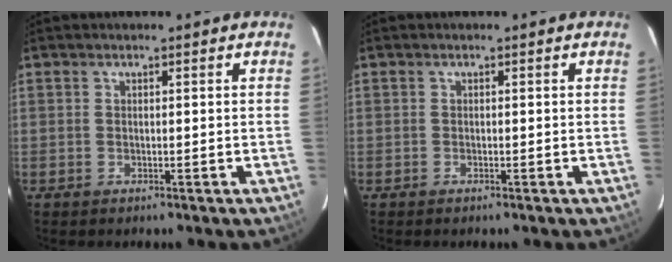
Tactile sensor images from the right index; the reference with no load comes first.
{"total": 0.0}